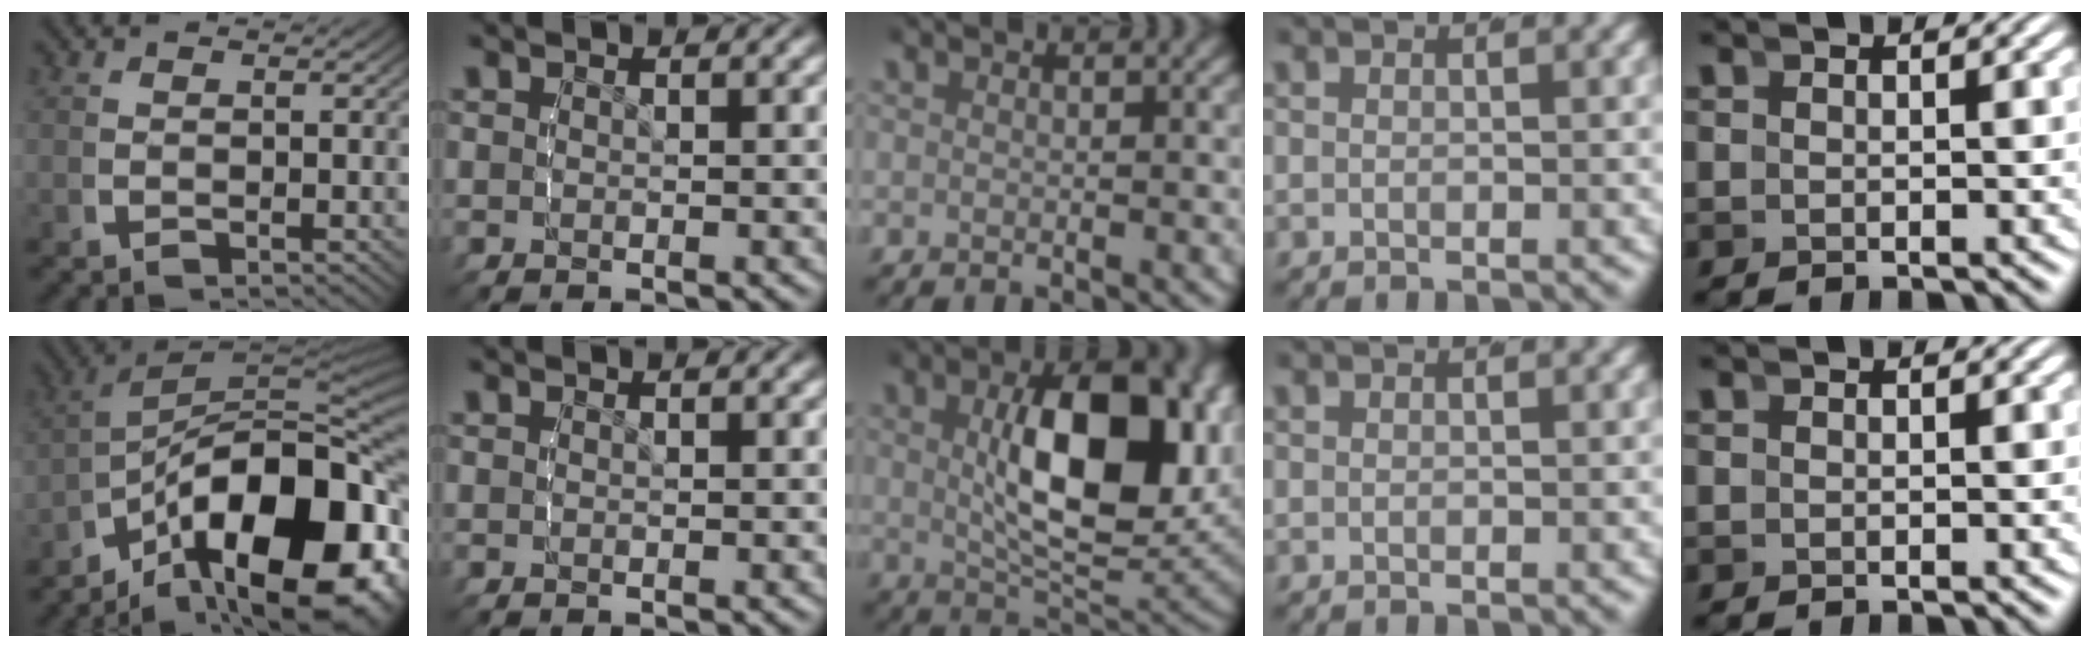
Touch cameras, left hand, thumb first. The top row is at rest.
{"thumb": {"total": 21.5, "force": [-4.1, 12.7, 16.8], "torque": [-0.240, -0.057, -0.043]}, "middle": {"total": 12.0, "force": [2.0, 5.4, 10.6], "torque": [-0.157, -0.007, 0.032]}}